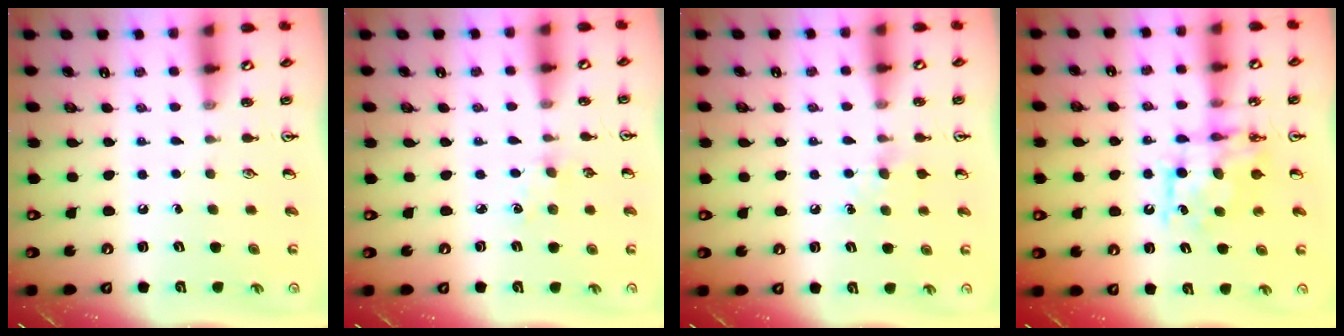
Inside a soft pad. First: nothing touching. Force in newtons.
{"total": 1.7, "press": 1.7, "slide": 0.3}
{"total": 5.3, "press": 5.2, "slide": 0.8}
{"total": 8.6, "press": 8.6, "slide": 0.3}